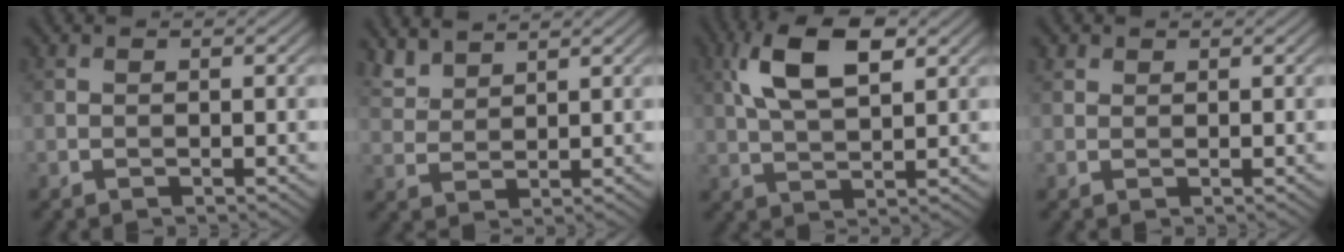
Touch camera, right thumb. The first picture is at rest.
{"total": 4.1, "force": [3.6, 1.2, 1.5], "torque": [-0.044, 0.001, 0.086]}
{"total": 9.2, "force": [3.7, 3.8, 7.5], "torque": [-0.158, 0.017, 0.069]}
{"total": 1.2, "force": [0.9, 0.8, 0.3], "torque": [-0.003, 0.003, 0.018]}